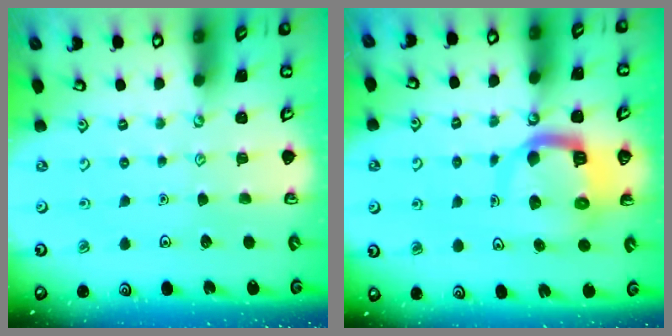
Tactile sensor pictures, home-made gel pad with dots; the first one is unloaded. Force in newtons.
{"total": 9.0, "press": 9.0, "slide": 1.1}